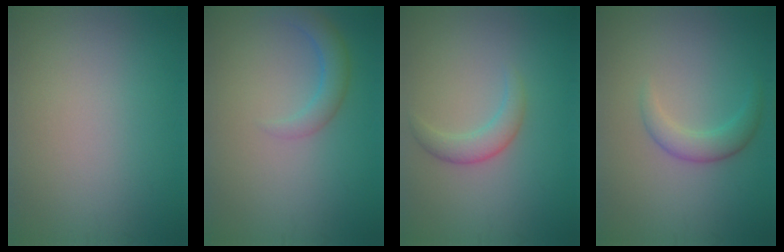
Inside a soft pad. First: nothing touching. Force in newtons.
{"total": 2.4, "press": 2.4, "slide": 0.3}
{"total": 2.3, "press": 2.3, "slide": 0.2}
{"total": 2.5, "press": 2.5, "slide": 0.1}